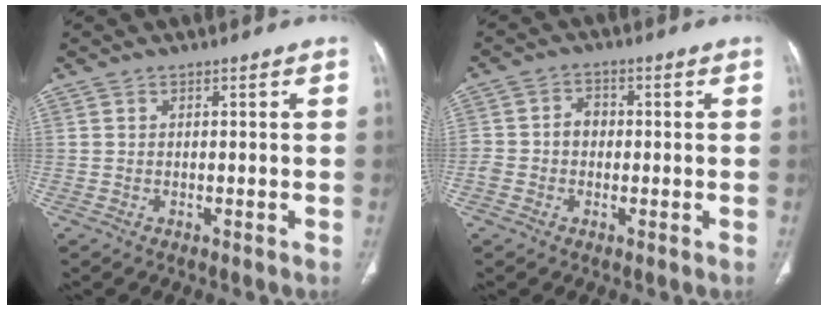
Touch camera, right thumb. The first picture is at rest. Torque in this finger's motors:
{"motor_torque": [0.63, 0.29, 0.58, 0.29, -0.05]}